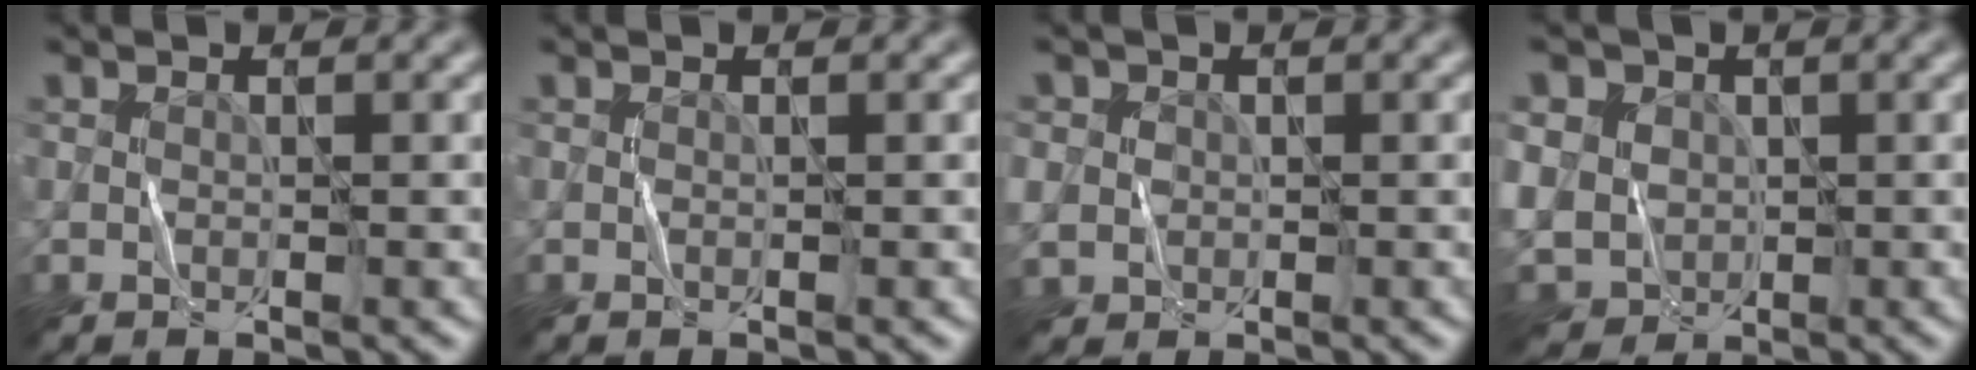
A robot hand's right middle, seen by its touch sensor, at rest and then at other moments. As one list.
[{"total": 0.0}, {"total": 3.6, "force": [0.6, 3.4, 1.2], "torque": [-0.041, 0.015, 0.000]}, {"total": 8.6, "force": [1.4, 7.4, 4.0], "torque": [-0.099, 0.024, 0.000]}]